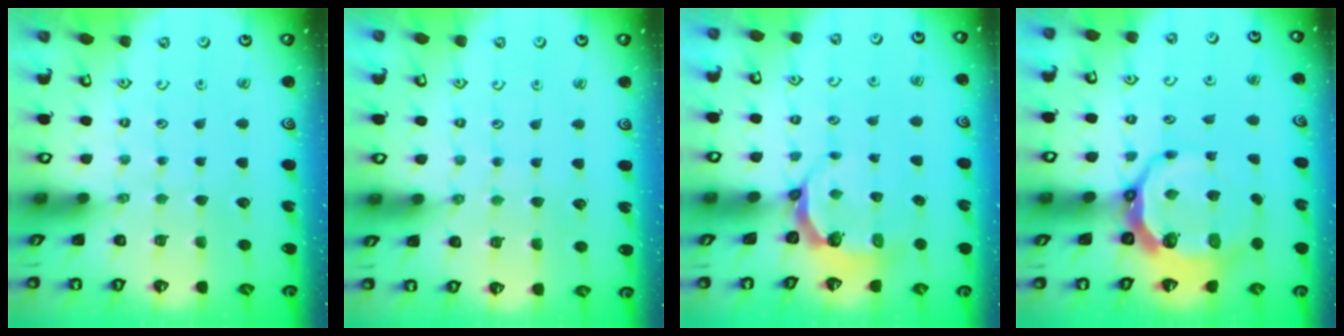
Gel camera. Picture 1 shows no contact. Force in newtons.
{"total": 2.7, "press": 2.7, "slide": 0.5}
{"total": 5.4, "press": 4.4, "slide": 3.1}
{"total": 9.6, "press": 8.6, "slide": 4.3}